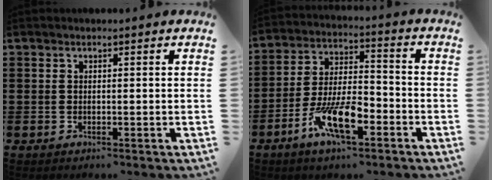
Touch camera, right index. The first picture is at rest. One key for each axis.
{"total": 10.7, "fx": -5.4, "fy": 3.7, "fz": 8.5, "tx": -0.179, "ty": 0.002, "tz": -0.099}